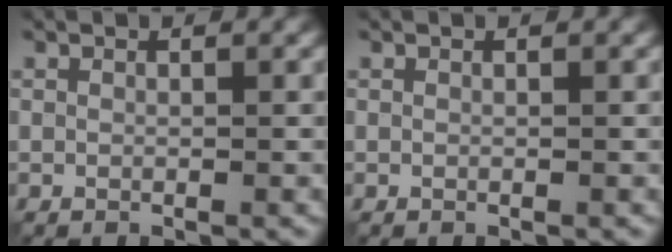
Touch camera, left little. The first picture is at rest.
{"total": 0.0}